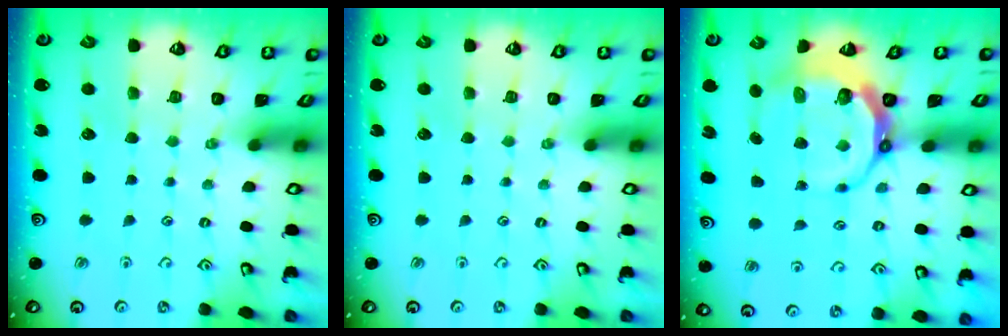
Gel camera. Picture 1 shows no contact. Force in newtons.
{"total": 0.0}
{"total": 9.1, "press": 8.1, "slide": 4.1}